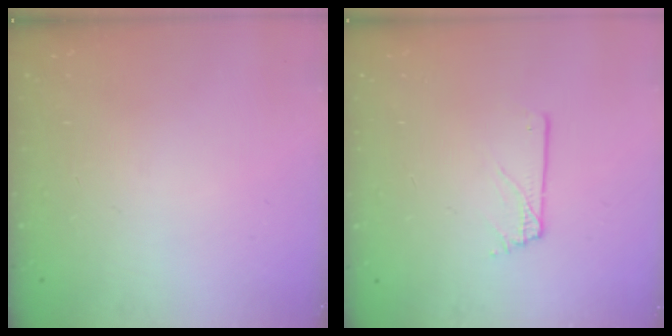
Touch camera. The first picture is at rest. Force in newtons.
{"total": 0.7, "press": 0.7, "slide": 0.1}